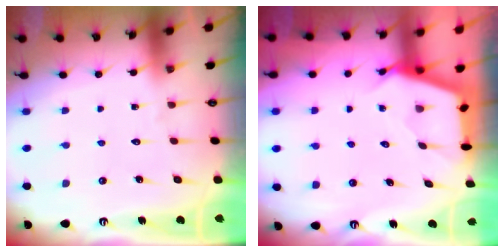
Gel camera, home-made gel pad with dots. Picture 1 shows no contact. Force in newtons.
{"total": 2.6, "press": 2.6, "slide": 0.3}